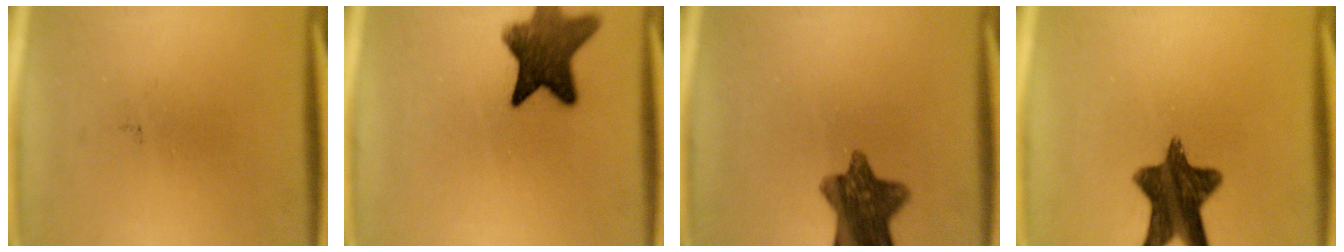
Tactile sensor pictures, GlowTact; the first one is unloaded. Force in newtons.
{"total": 10.4}
{"total": 10.1}
{"total": 11.8}